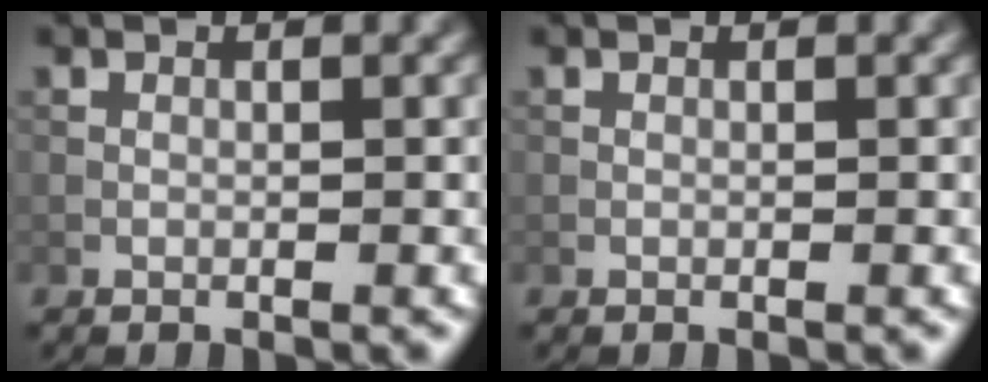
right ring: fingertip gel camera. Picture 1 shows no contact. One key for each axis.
{"total": 0.0}